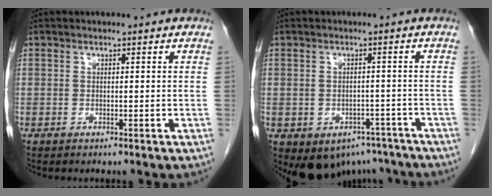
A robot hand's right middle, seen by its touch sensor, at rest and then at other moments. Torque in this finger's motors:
{"motor_torque": [1.07, -1.07, 0.07, 0.09]}